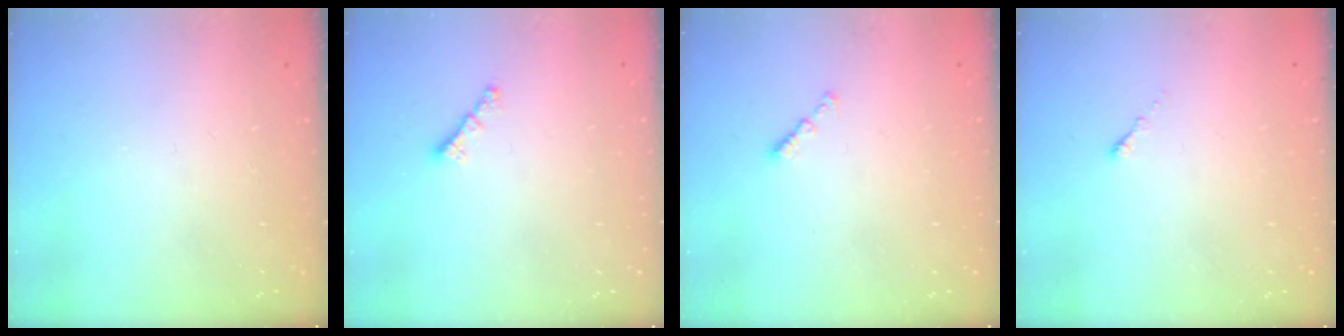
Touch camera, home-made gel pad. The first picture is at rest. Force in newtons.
{"total": 0.8, "press": 0.7, "slide": 0.4}
{"total": 0.8, "press": 0.7, "slide": 0.4}
{"total": 0.0}